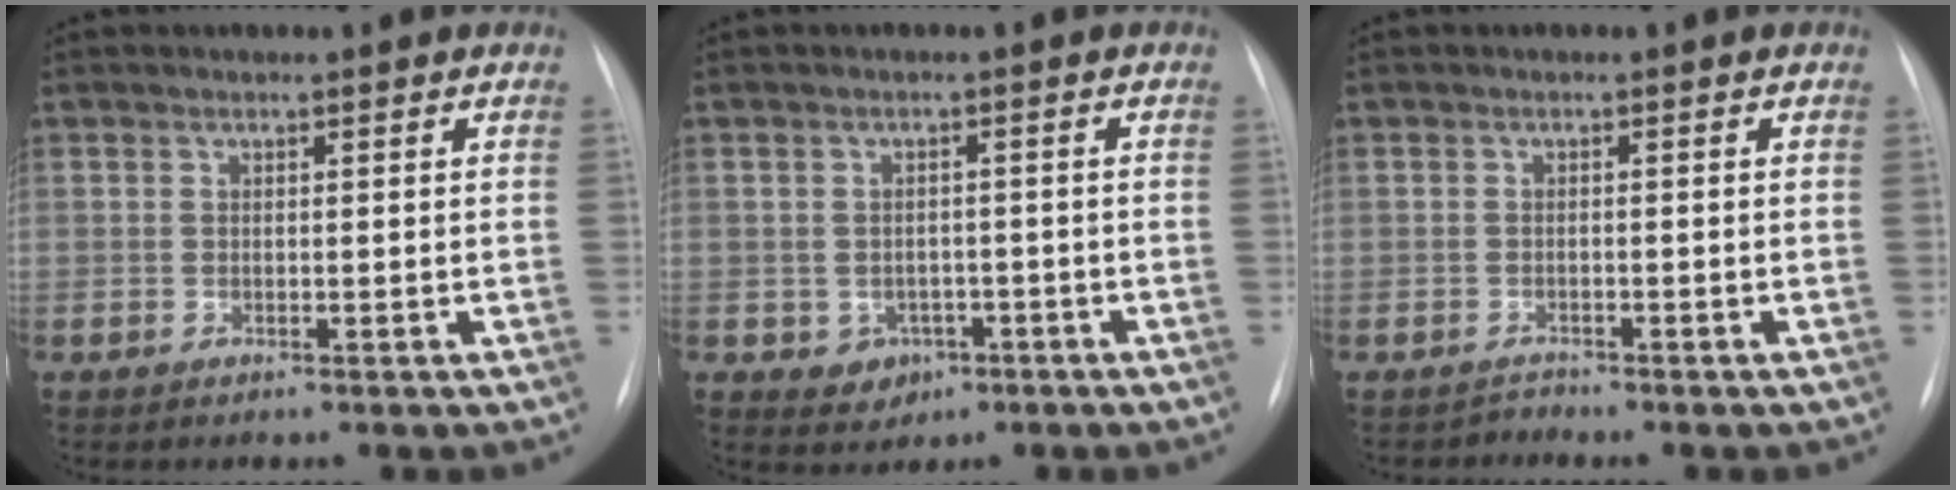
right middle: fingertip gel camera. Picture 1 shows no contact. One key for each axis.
{"total": 3.6, "fx": -1.4, "fy": 3.1, "fz": 1.2, "tx": -0.011, "ty": 0.007, "tz": -0.009}
{"total": 1.0, "fx": -0.9, "fy": 0.0, "fz": -0.6, "tx": 0.014, "ty": -0.007, "tz": -0.013}